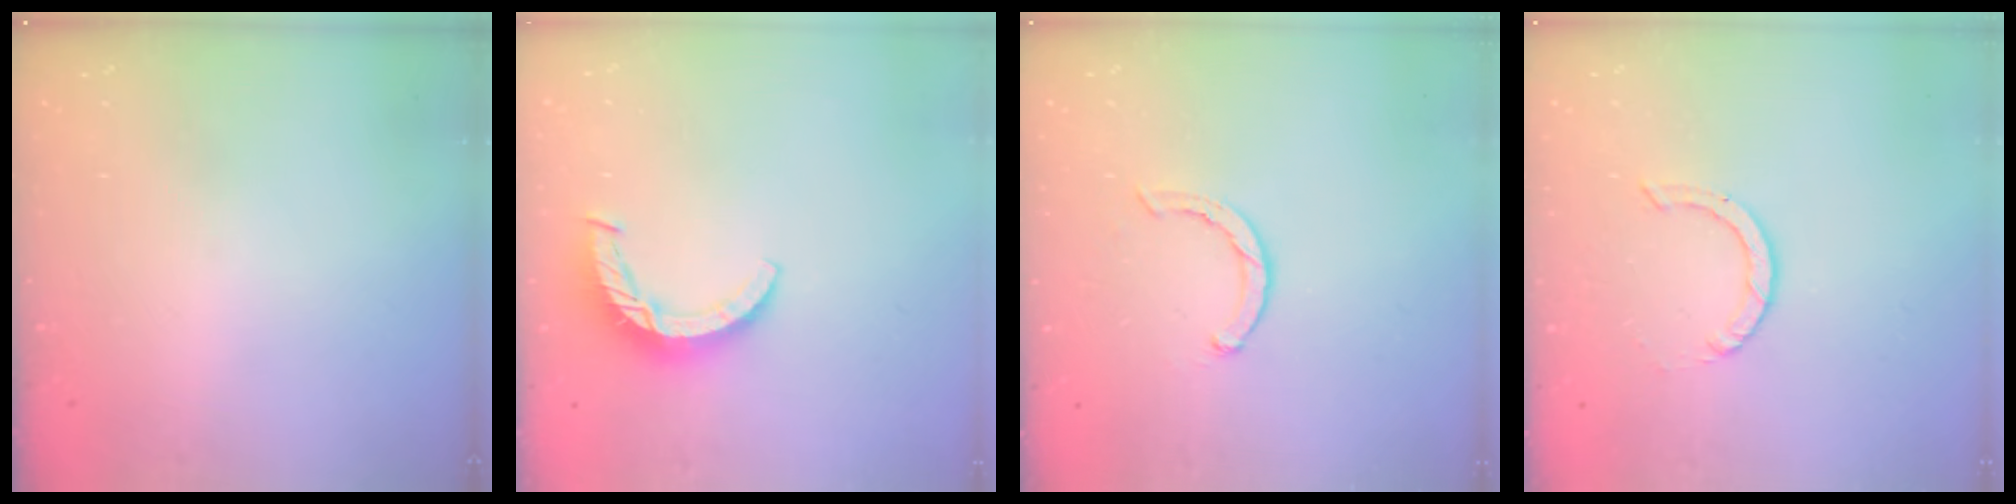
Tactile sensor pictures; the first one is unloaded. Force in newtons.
{"total": 9.3, "press": 9.3, "slide": 0.5}
{"total": 1.5, "press": 1.5, "slide": 0.3}
{"total": 2.0, "press": 2.0, "slide": 0.2}